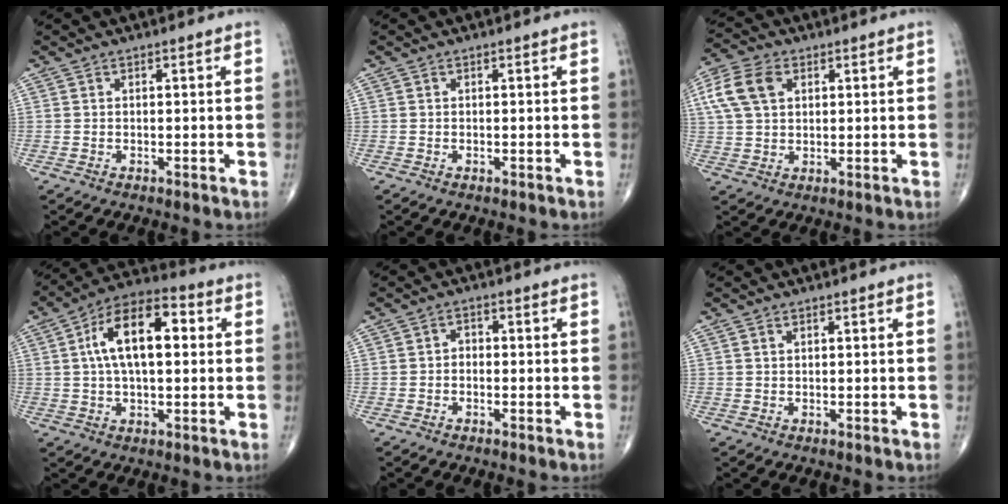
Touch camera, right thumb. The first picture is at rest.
{"total": 0.0}
{"total": 9.2, "force": [3.0, 6.0, 6.2], "torque": [-0.130, 0.010, 0.055]}
{"total": 14.5, "force": [2.5, 7.2, 12.3], "torque": [-0.200, 0.026, 0.033]}
{"total": 1.6, "force": [-0.5, 1.2, 0.8], "torque": [0.004, 0.007, -0.015]}
{"total": 0.7, "force": [0.4, 0.4, 0.4], "torque": [-0.008, 0.001, 0.007]}